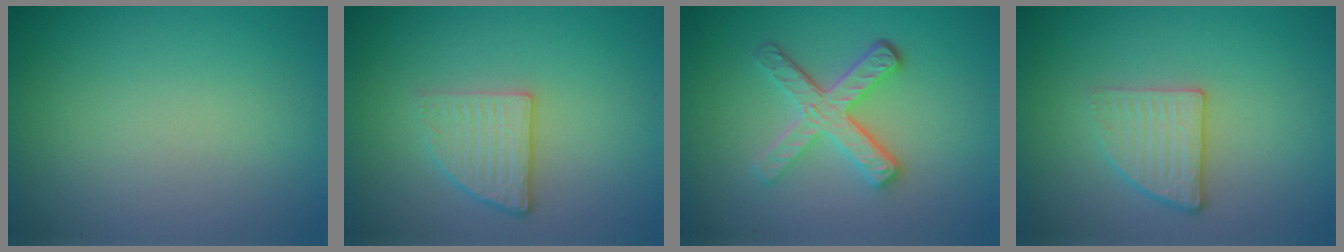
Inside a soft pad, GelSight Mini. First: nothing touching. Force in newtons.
{"total": 2.8, "press": 2.3, "slide": 1.6}
{"total": 4.5, "press": 3.3, "slide": 3.0}
{"total": 2.6, "press": 2.4, "slide": 1.0}